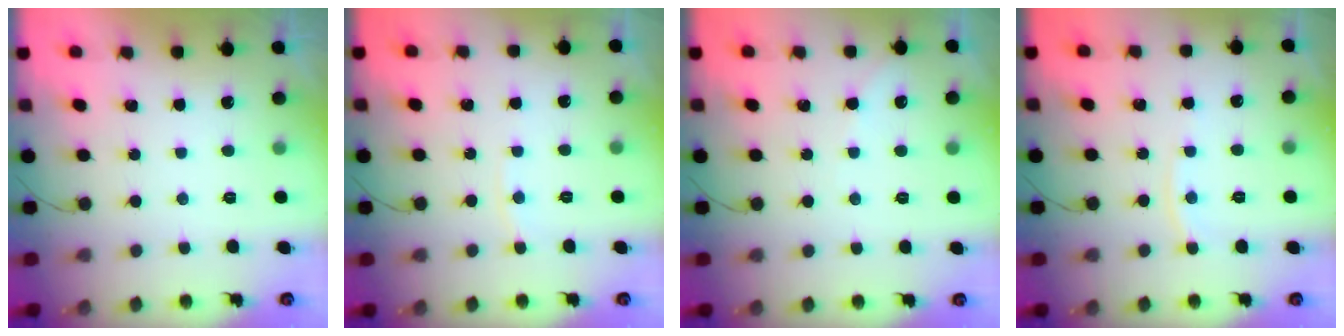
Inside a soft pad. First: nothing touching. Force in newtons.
{"total": 2.2, "press": 2.2, "slide": 0.3}
{"total": 2.4, "press": 2.4, "slide": 0.5}
{"total": 4.5, "press": 4.4, "slide": 0.5}